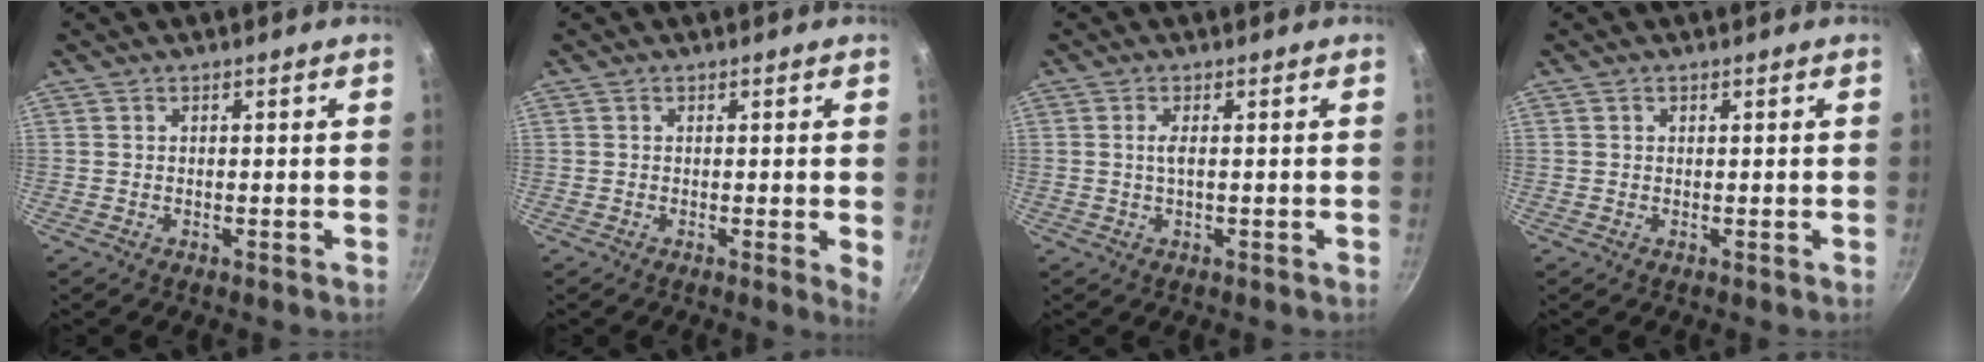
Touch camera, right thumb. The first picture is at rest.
{"total": 3.3, "force": [0.1, 0.5, 3.2], "torque": [-0.036, -0.011, -0.003]}
{"total": 1.9, "force": [0.2, 0.5, 1.8], "torque": [-0.045, 0.001, 0.004]}
{"total": 0.6, "force": [0.3, 0.5, 0.2], "torque": [-0.003, 0.003, 0.004]}